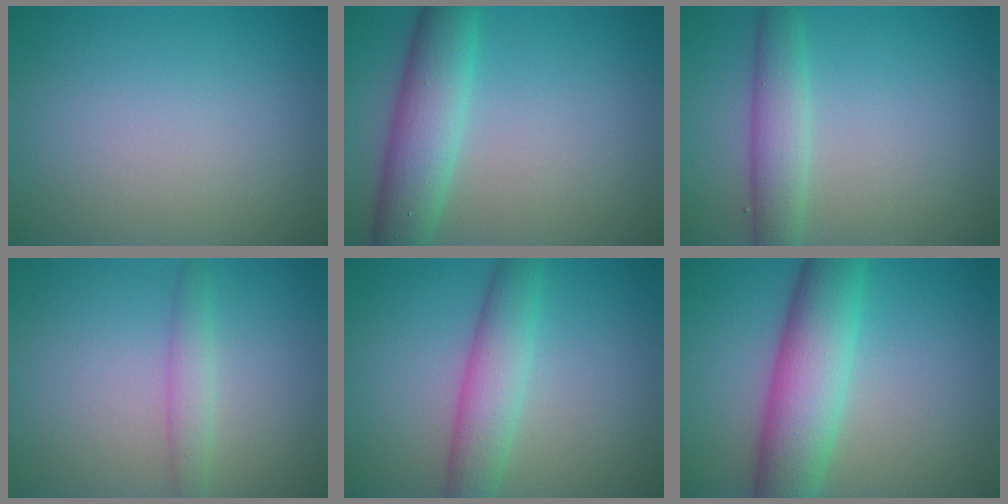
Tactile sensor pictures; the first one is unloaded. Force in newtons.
{"total": 5.8, "press": 5.8, "slide": 0.1}
{"total": 3.4, "press": 3.4, "slide": 0.1}
{"total": 1.8, "press": 1.8, "slide": 0.1}
{"total": 4.4, "press": 4.4, "slide": 0.2}
{"total": 7.8, "press": 7.8, "slide": 0.1}